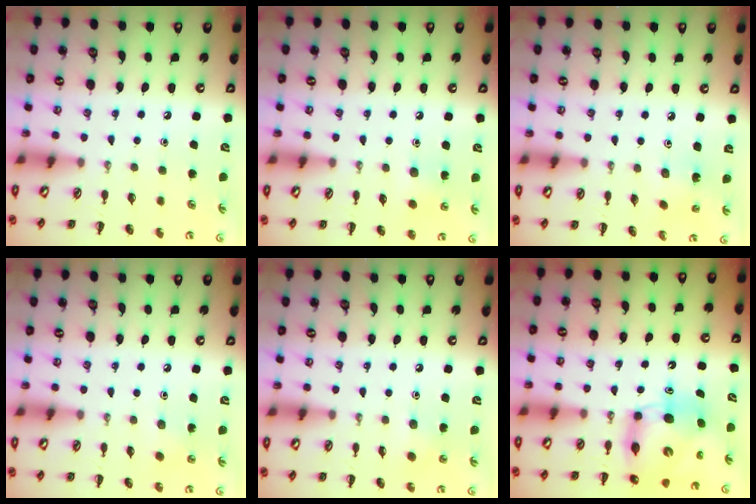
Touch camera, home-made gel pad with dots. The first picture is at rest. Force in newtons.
{"total": 6.6, "press": 6.4, "slide": 1.8}
{"total": 1.8, "press": 1.7, "slide": 0.7}
{"total": 2.4, "press": 2.3, "slide": 0.6}
{"total": 2.5, "press": 2.4, "slide": 0.8}
{"total": 8.9, "press": 8.6, "slide": 2.4}